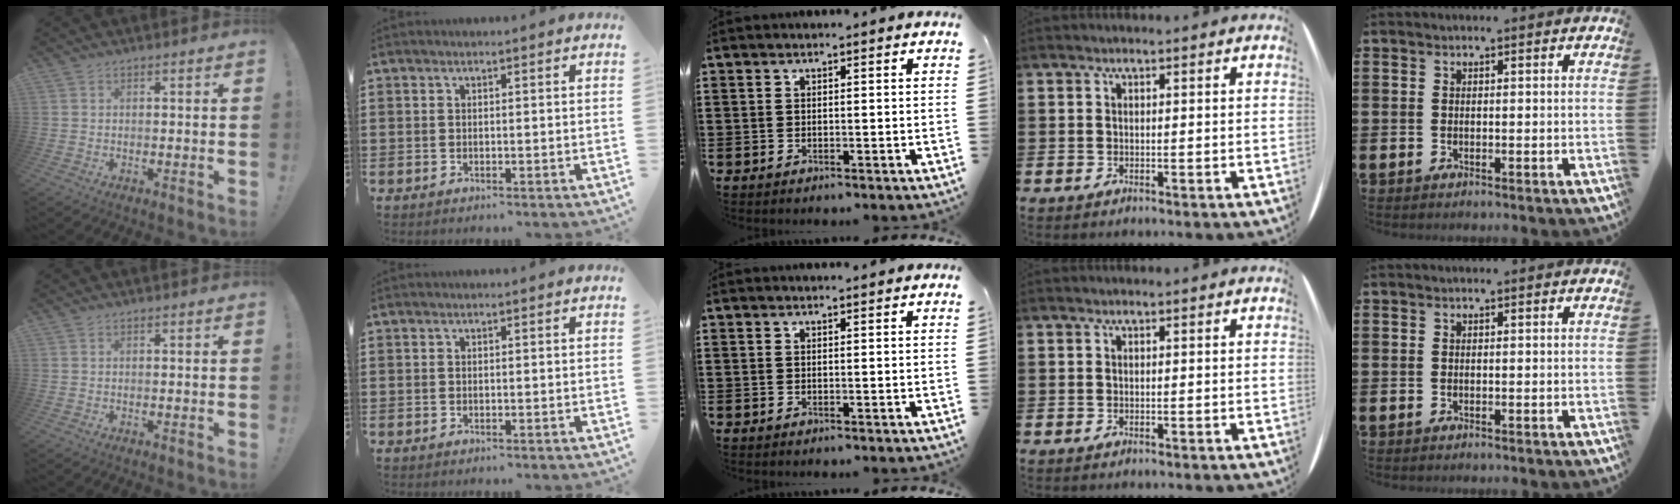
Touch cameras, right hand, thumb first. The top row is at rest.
{"middle": {"total": 0.6, "force": [0.6, 0.0, 0.0], "torque": [0.005, -0.004, 0.010]}}